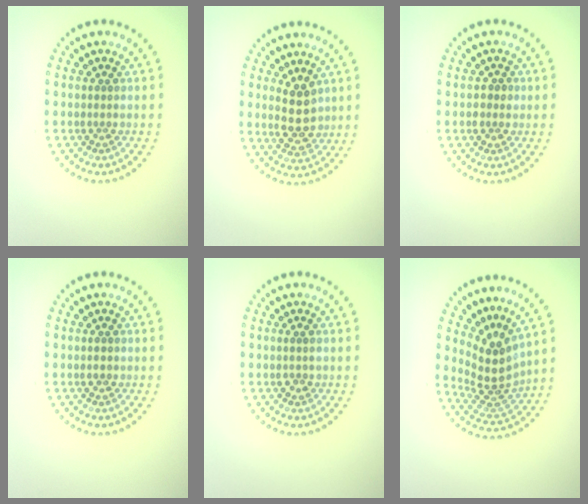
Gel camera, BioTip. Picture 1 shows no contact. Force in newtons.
{"total": 3.4, "press": 3.3, "slide": 0.8}
{"total": 1.4, "press": 1.4, "slide": 0.3}
{"total": 1.0, "press": 1.0, "slide": 0.1}
{"total": 0.9, "press": 0.9, "slide": 0.2}
{"total": 4.0, "press": 2.8, "slide": 2.9}